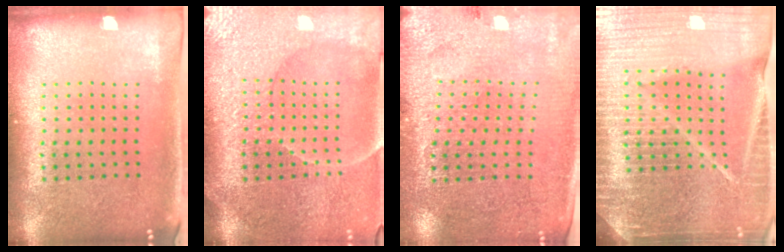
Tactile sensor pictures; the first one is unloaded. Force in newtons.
{"total": 3.7, "press": 3.5, "slide": 1.2}
{"total": 2.8, "press": 2.8, "slide": 0.5}
{"total": 6.3, "press": 5.5, "slide": 3.1}